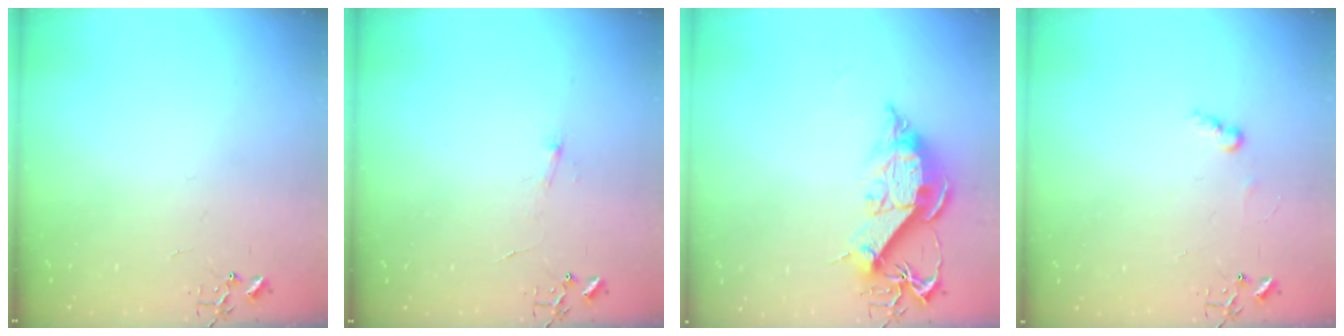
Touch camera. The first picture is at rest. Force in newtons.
{"total": 4.1, "press": 4.0, "slide": 0.6}
{"total": 13.0, "press": 12.9, "slide": 1.5}
{"total": 6.1, "press": 6.1, "slide": 0.3}